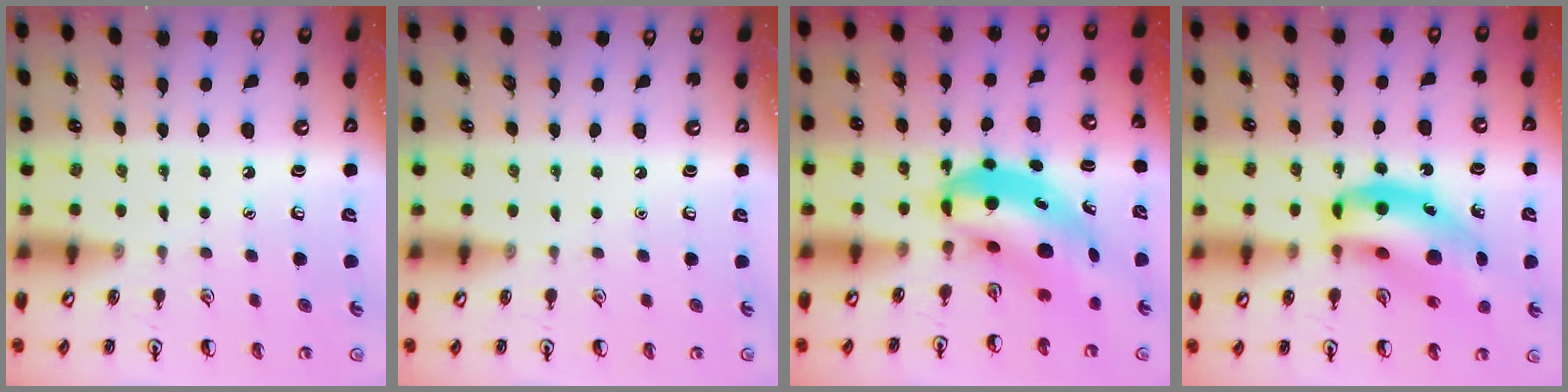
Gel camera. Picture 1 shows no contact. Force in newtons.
{"total": 0.0}
{"total": 8.1, "press": 7.7, "slide": 2.4}
{"total": 16.7, "press": 16.2, "slide": 4.4}